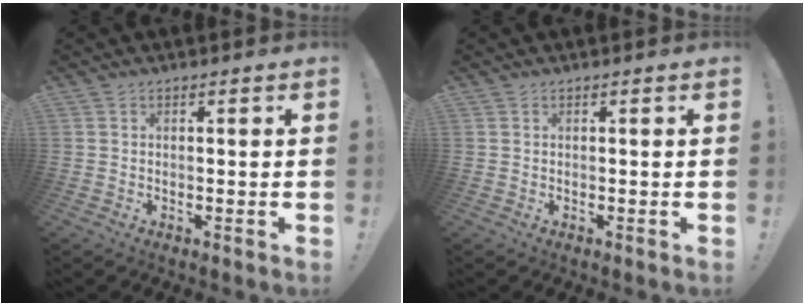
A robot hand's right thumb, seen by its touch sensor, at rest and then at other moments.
{"total": 0.0}